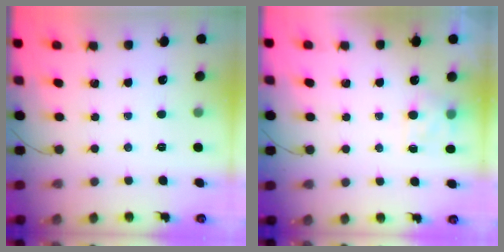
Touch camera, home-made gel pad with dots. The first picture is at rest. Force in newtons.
{"total": 6.6, "press": 6.5, "slide": 1.5}